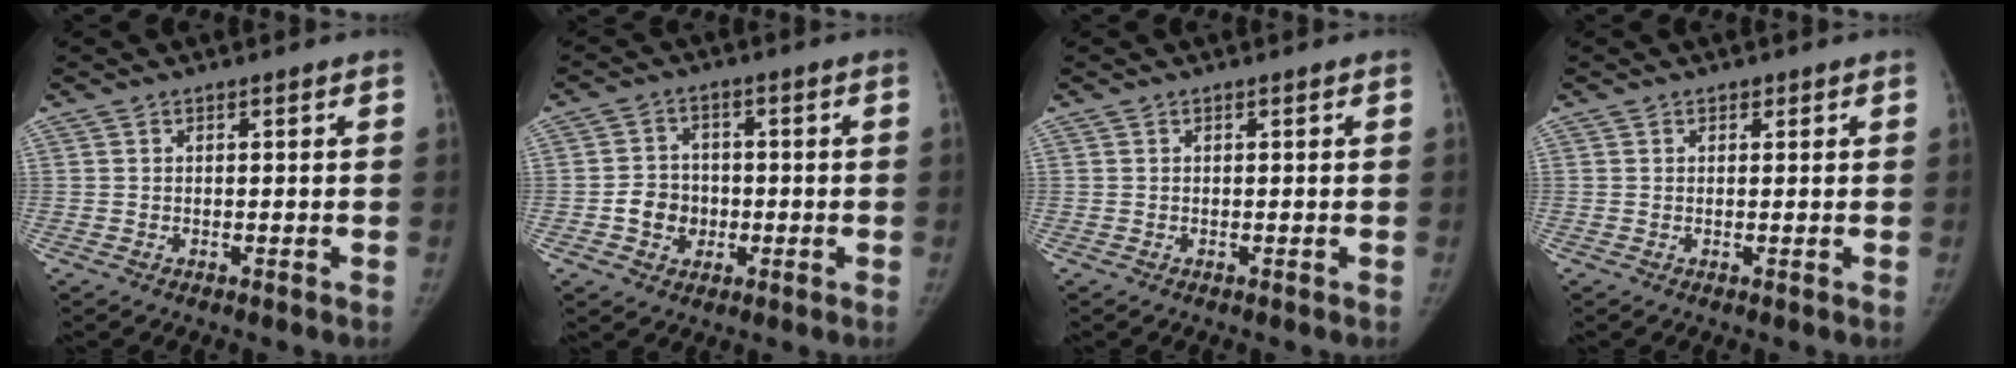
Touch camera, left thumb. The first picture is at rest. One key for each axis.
{"total": 6.2, "fx": -1.3, "fy": 5.5, "fz": 2.6, "tx": -0.017, "ty": 0.015, "tz": -0.024}
{"total": 0.0}
{"total": 0.8, "fx": 0.5, "fy": 0.6, "fz": 0.2, "tx": 0.004, "ty": -0.002, "tz": 0.005}